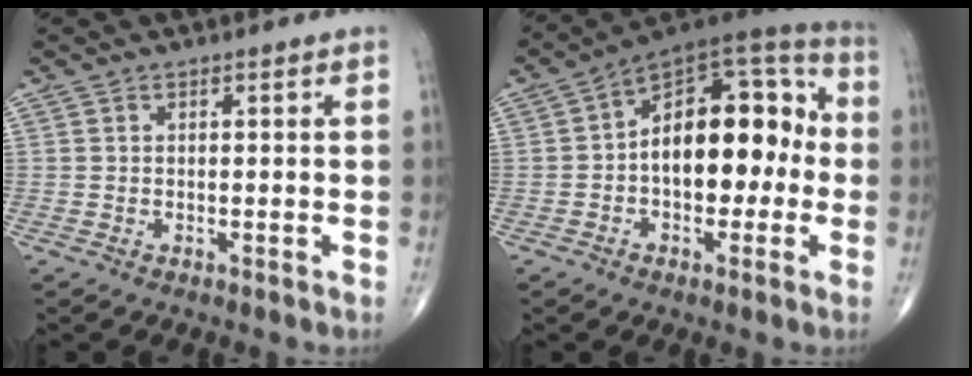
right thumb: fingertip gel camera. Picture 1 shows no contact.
{"total": 17.9, "force": [-0.7, 10.3, 14.6], "torque": [-0.180, 0.051, -0.021]}